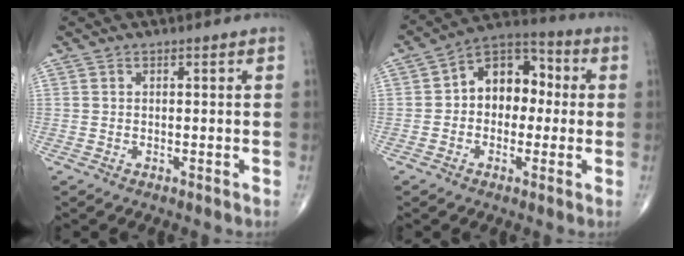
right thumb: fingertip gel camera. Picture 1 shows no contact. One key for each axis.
{"total": 11.6, "fx": 0.6, "fy": 8.2, "fz": 8.1, "tx": -0.082, "ty": 0.037, "tz": -0.007}